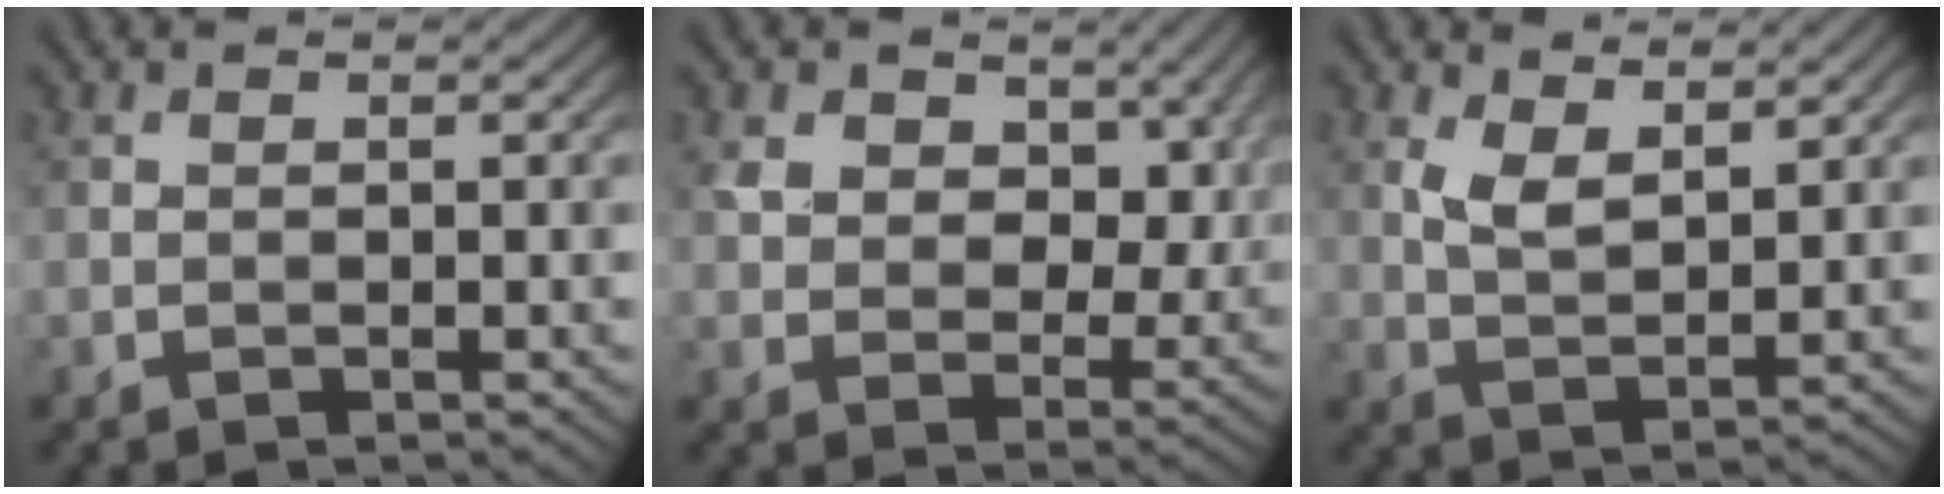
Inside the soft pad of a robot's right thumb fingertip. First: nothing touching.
{"total": 8.8, "force": [3.2, 6.2, 5.4], "torque": [-0.117, -0.007, 0.054]}
{"total": 3.6, "force": [2.1, 1.4, 2.6], "torque": [-0.067, -0.005, 0.045]}